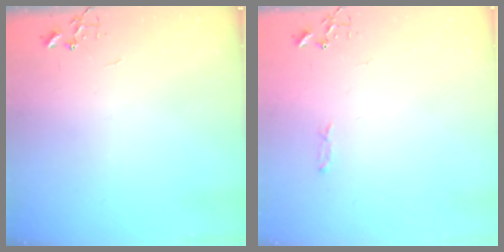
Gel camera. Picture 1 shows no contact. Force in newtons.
{"total": 3.3, "press": 3.3, "slide": 0.4}